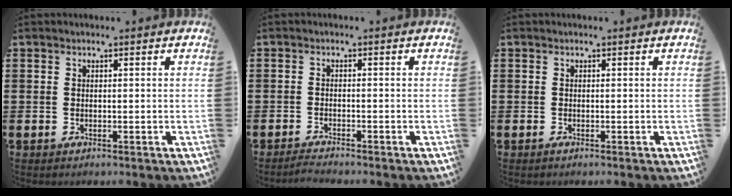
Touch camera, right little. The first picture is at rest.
{"total": 1.1, "force": [-1.1, -0.1, 0.4], "torque": [-0.009, 0.001, -0.021]}
{"total": 0.0}